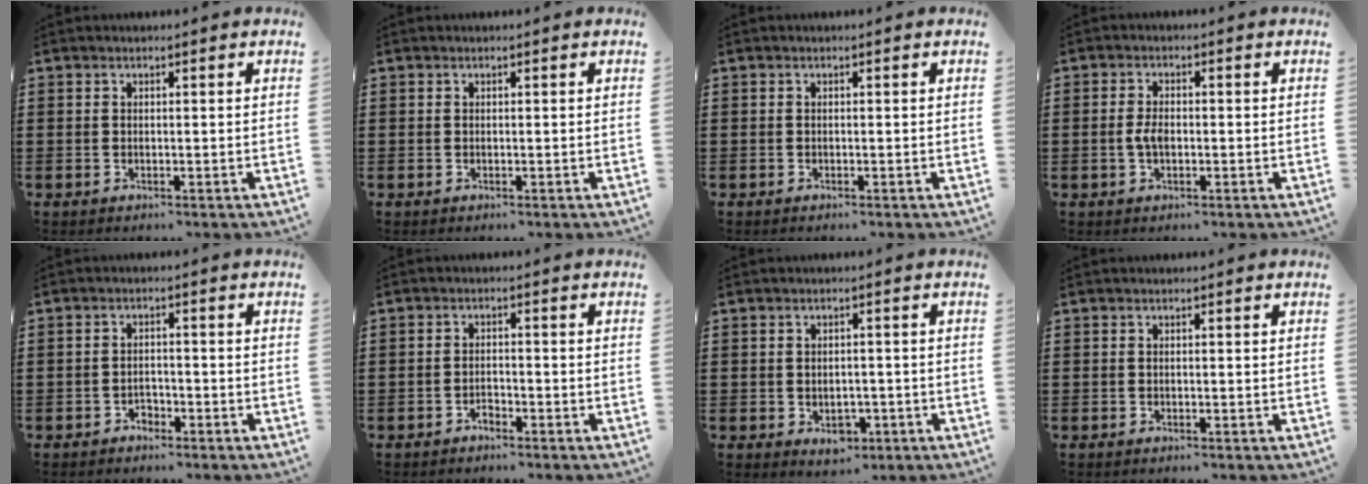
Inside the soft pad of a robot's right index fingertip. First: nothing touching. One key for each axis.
{"total": 0.0}
{"total": 0.0}
{"total": 2.9, "fx": -0.4, "fy": 1.3, "fz": 2.5, "tx": -0.065, "ty": -0.006, "tz": -0.011}
{"total": 1.6, "fx": -1.4, "fy": 0.8, "fz": 0.3, "tx": -0.012, "ty": -0.002, "tz": -0.030}
{"total": 1.5, "fx": -1.3, "fy": 0.5, "fz": 0.6, "tx": -0.015, "ty": -0.001, "tz": -0.026}
{"total": 2.7, "fx": -1.0, "fy": 1.9, "fz": 1.7, "tx": -0.026, "ty": 0.000, "tz": -0.021}
{"total": 0.0}